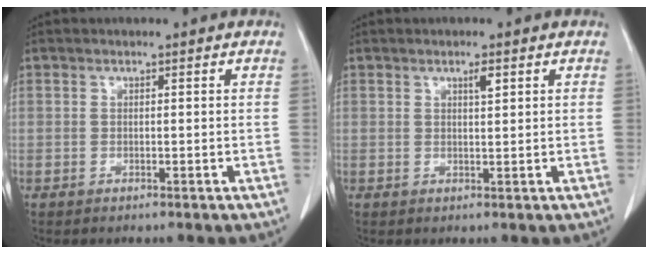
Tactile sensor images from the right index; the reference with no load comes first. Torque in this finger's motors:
{"motor_torque": [0.24, 0.06, 0.00, 0.01]}